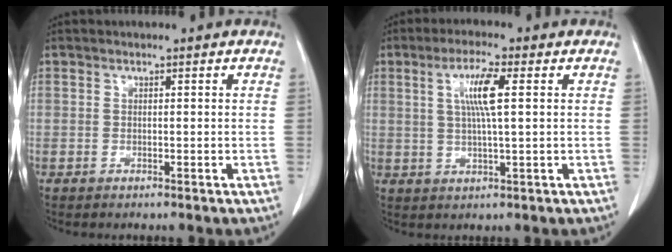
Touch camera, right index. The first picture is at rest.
{"total": 6.1, "force": [1.6, 0.3, 5.9], "torque": [-0.113, 0.003, 0.030]}